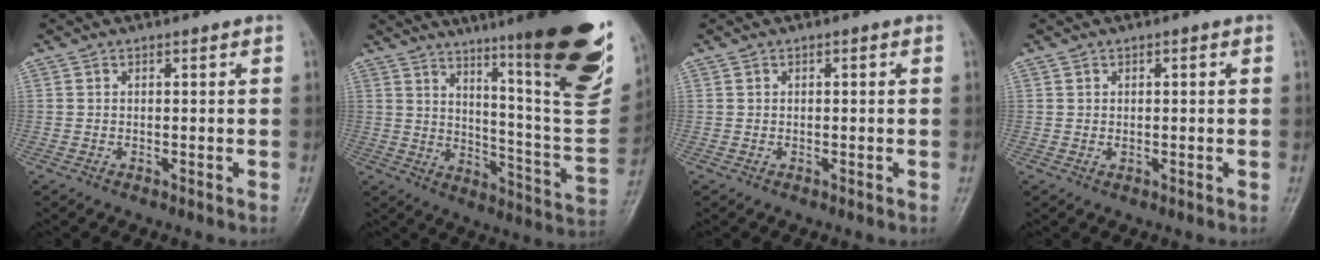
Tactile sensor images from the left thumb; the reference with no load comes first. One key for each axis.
{"total": 27.1, "fx": 15.8, "fy": 3.8, "fz": 21.8, "tx": -0.272, "ty": -0.076, "tz": 0.232}
{"total": 0.0}
{"total": 0.6, "fx": 0.0, "fy": 0.4, "fz": 0.4, "tx": -0.008, "ty": 0.000, "tz": 0.001}